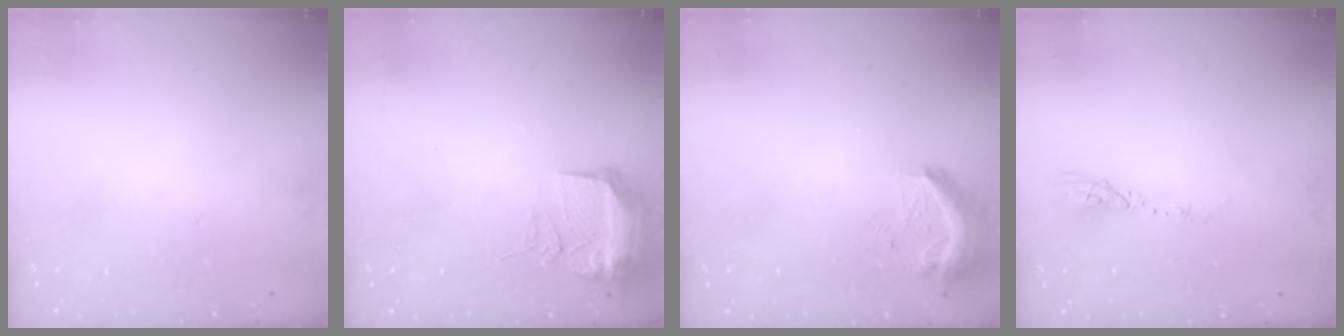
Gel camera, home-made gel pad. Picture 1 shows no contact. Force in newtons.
{"total": 16.8, "press": 12.6, "slide": 11.1}
{"total": 9.2, "press": 9.1, "slide": 1.1}
{"total": 3.5, "press": 3.4, "slide": 0.3}